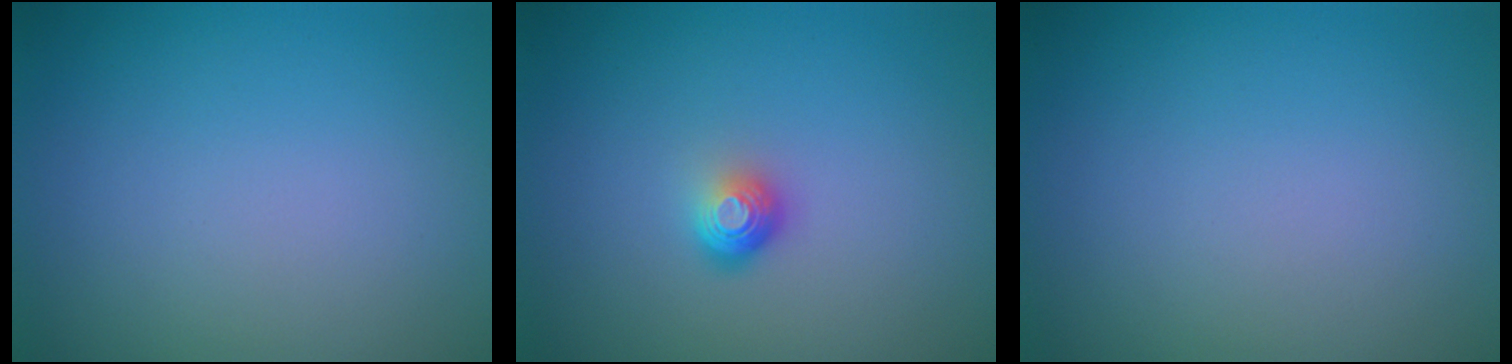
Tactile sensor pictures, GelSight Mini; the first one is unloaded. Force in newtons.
{"total": 1.8, "press": 1.2, "slide": 1.4}
{"total": 0.0}